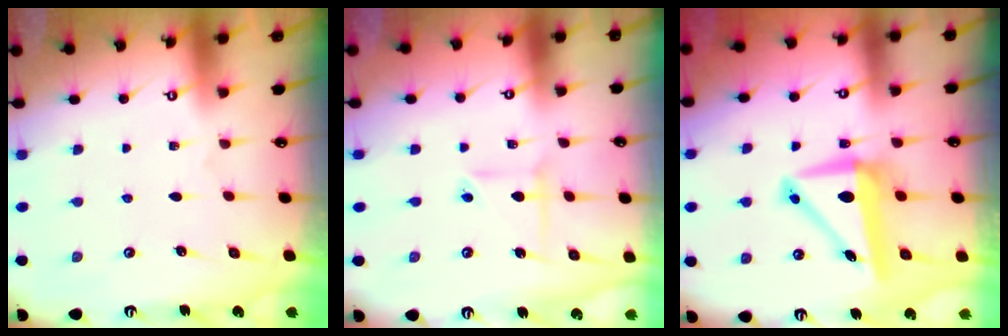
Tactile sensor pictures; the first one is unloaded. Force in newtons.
{"total": 3.9, "press": 3.9, "slide": 0.4}
{"total": 8.1, "press": 7.9, "slide": 1.8}